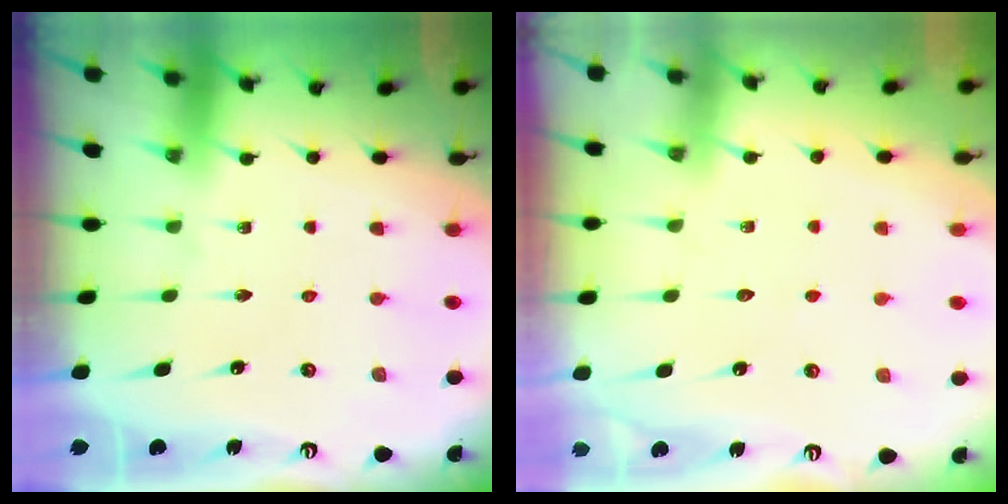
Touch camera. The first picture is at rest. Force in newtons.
{"total": 2.9, "press": 2.9, "slide": 0.3}